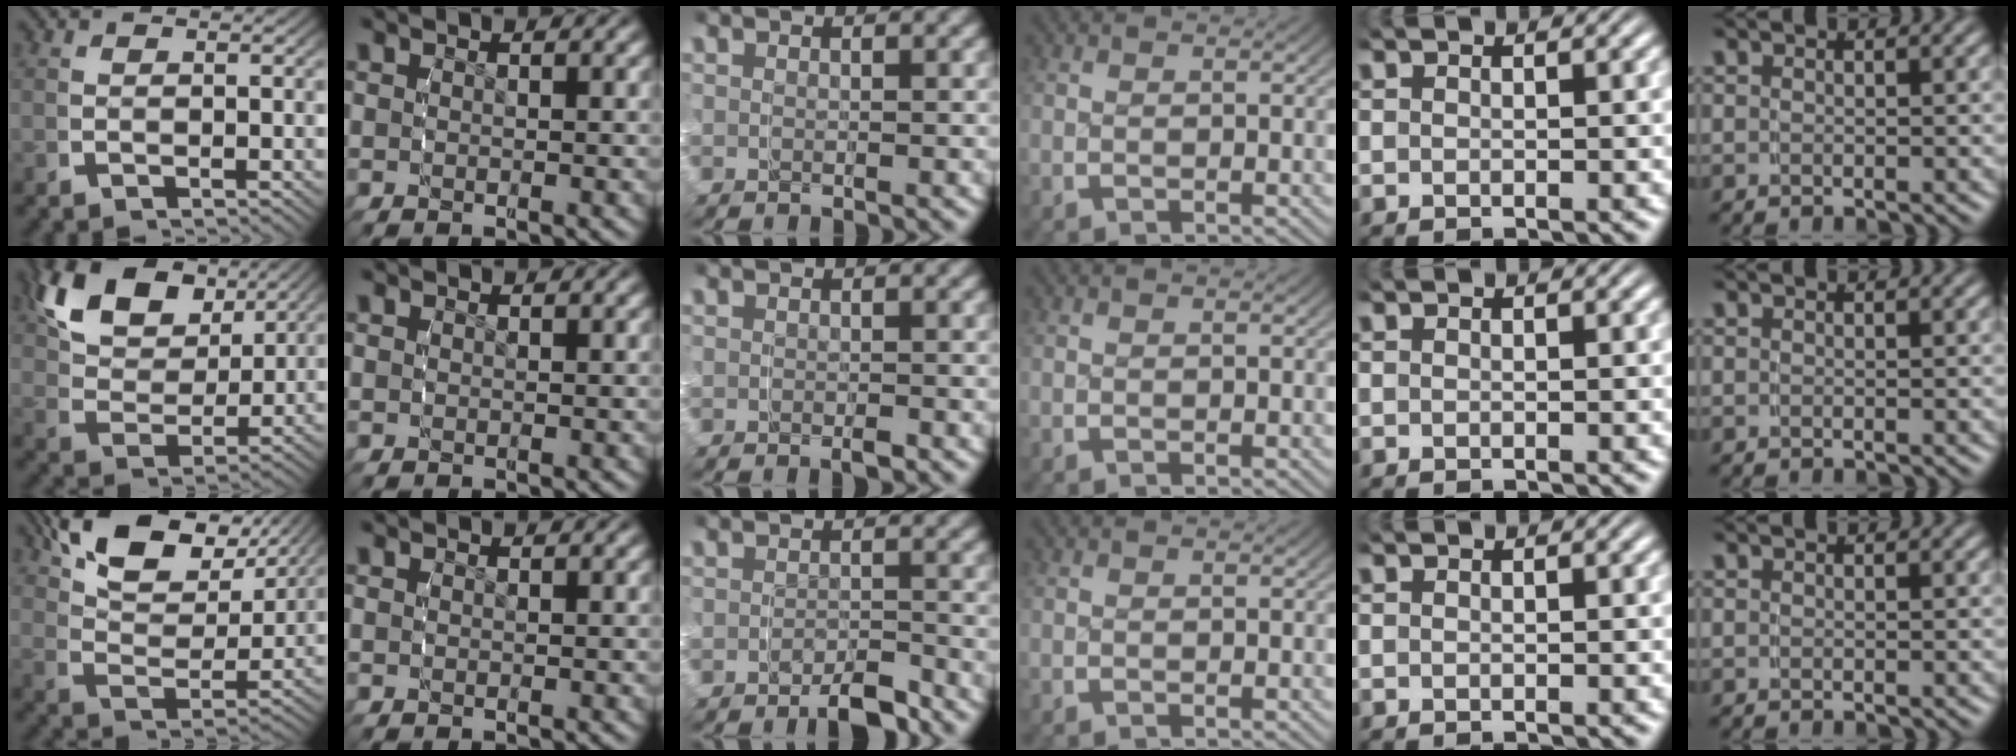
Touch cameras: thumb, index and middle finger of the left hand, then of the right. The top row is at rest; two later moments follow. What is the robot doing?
{"motion": "grasp_and_lifting", "object": "ribbon"}